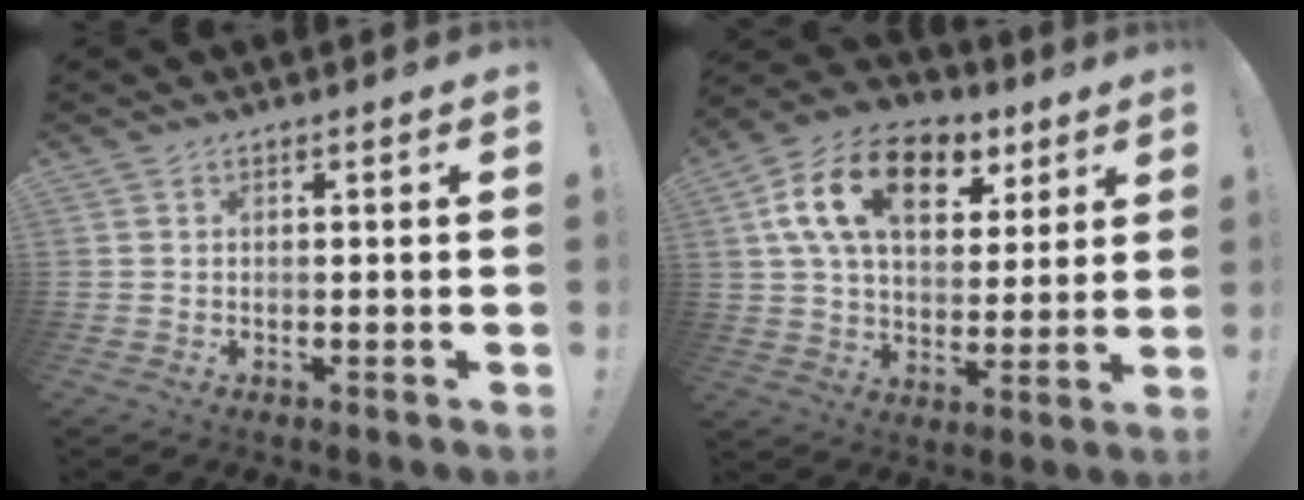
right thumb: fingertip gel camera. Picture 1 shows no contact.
{"total": 18.6, "force": [8.2, 11.4, 12.2], "torque": [-0.196, -0.022, 0.148]}